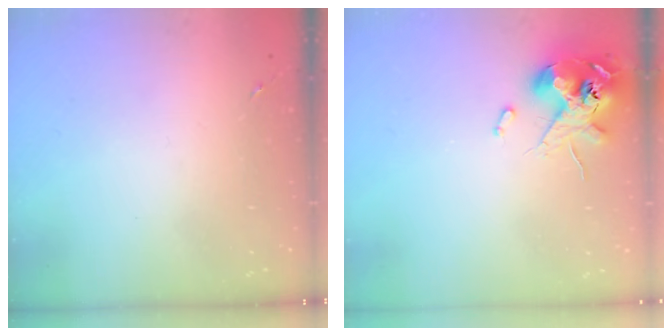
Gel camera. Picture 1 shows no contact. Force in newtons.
{"total": 12.1, "press": 12.0, "slide": 2.0}